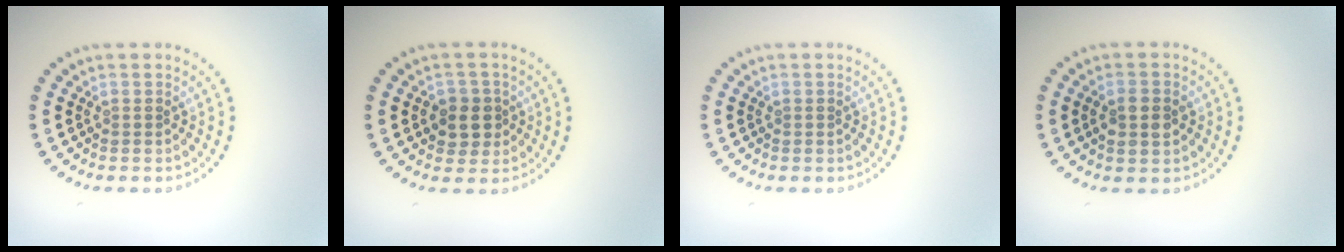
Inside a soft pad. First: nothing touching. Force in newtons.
{"total": 2.6, "press": 2.4, "slide": 0.8}
{"total": 0.0}
{"total": 2.1, "press": 2.1, "slide": 0.2}